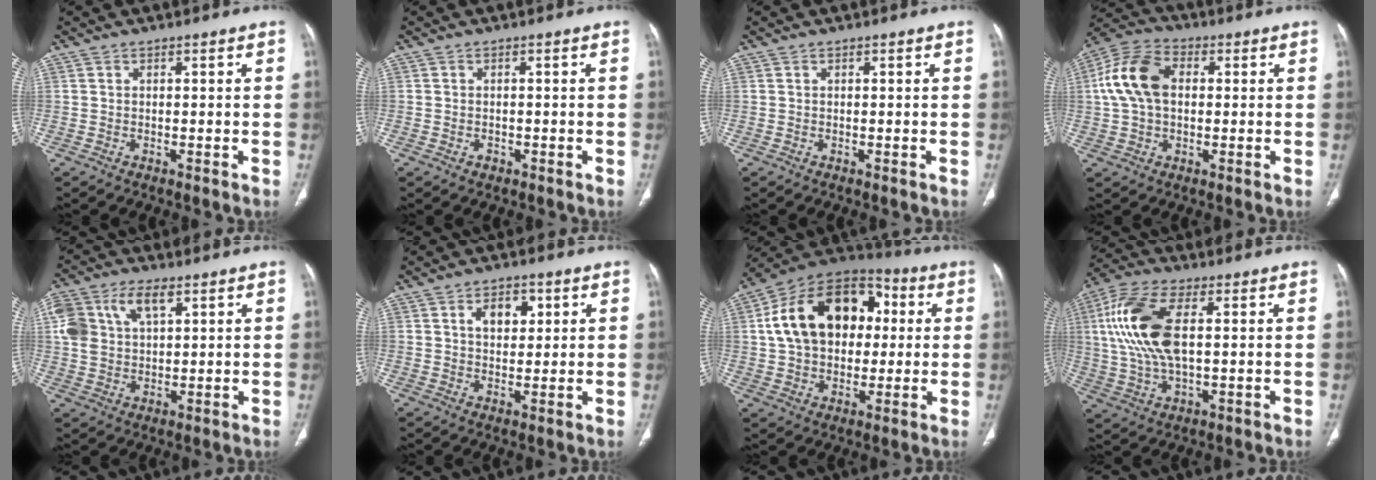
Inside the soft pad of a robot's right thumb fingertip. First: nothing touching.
{"total": 1.0, "force": [-0.5, 0.7, 0.4], "torque": [-0.007, 0.005, -0.004]}
{"total": 0.0}
{"total": 12.1, "force": [1.5, 8.0, 9.0], "torque": [-0.180, 0.028, 0.022]}
{"total": 11.6, "force": [4.4, 7.0, 8.2], "torque": [-0.167, 0.010, 0.087]}
{"total": 5.9, "force": [2.1, 3.8, 3.9], "torque": [-0.038, -0.006, 0.031]}
{"total": 21.8, "force": [3.2, 15.2, 15.3], "torque": [-0.239, 0.027, 0.050]}
{"total": 16.0, "force": [2.8, 7.8, 13.8], "torque": [-0.300, 0.011, 0.054]}